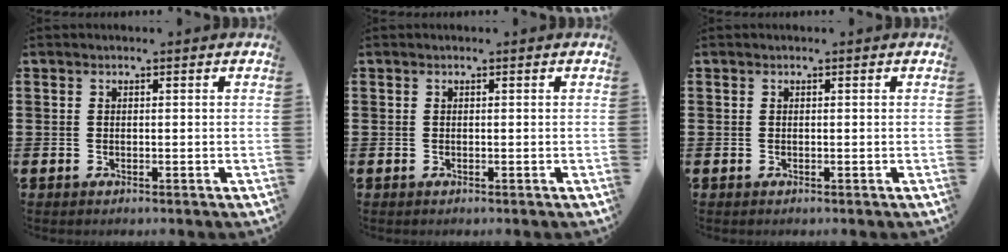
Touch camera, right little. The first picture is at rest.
{"total": 0.0}
{"total": 0.0}